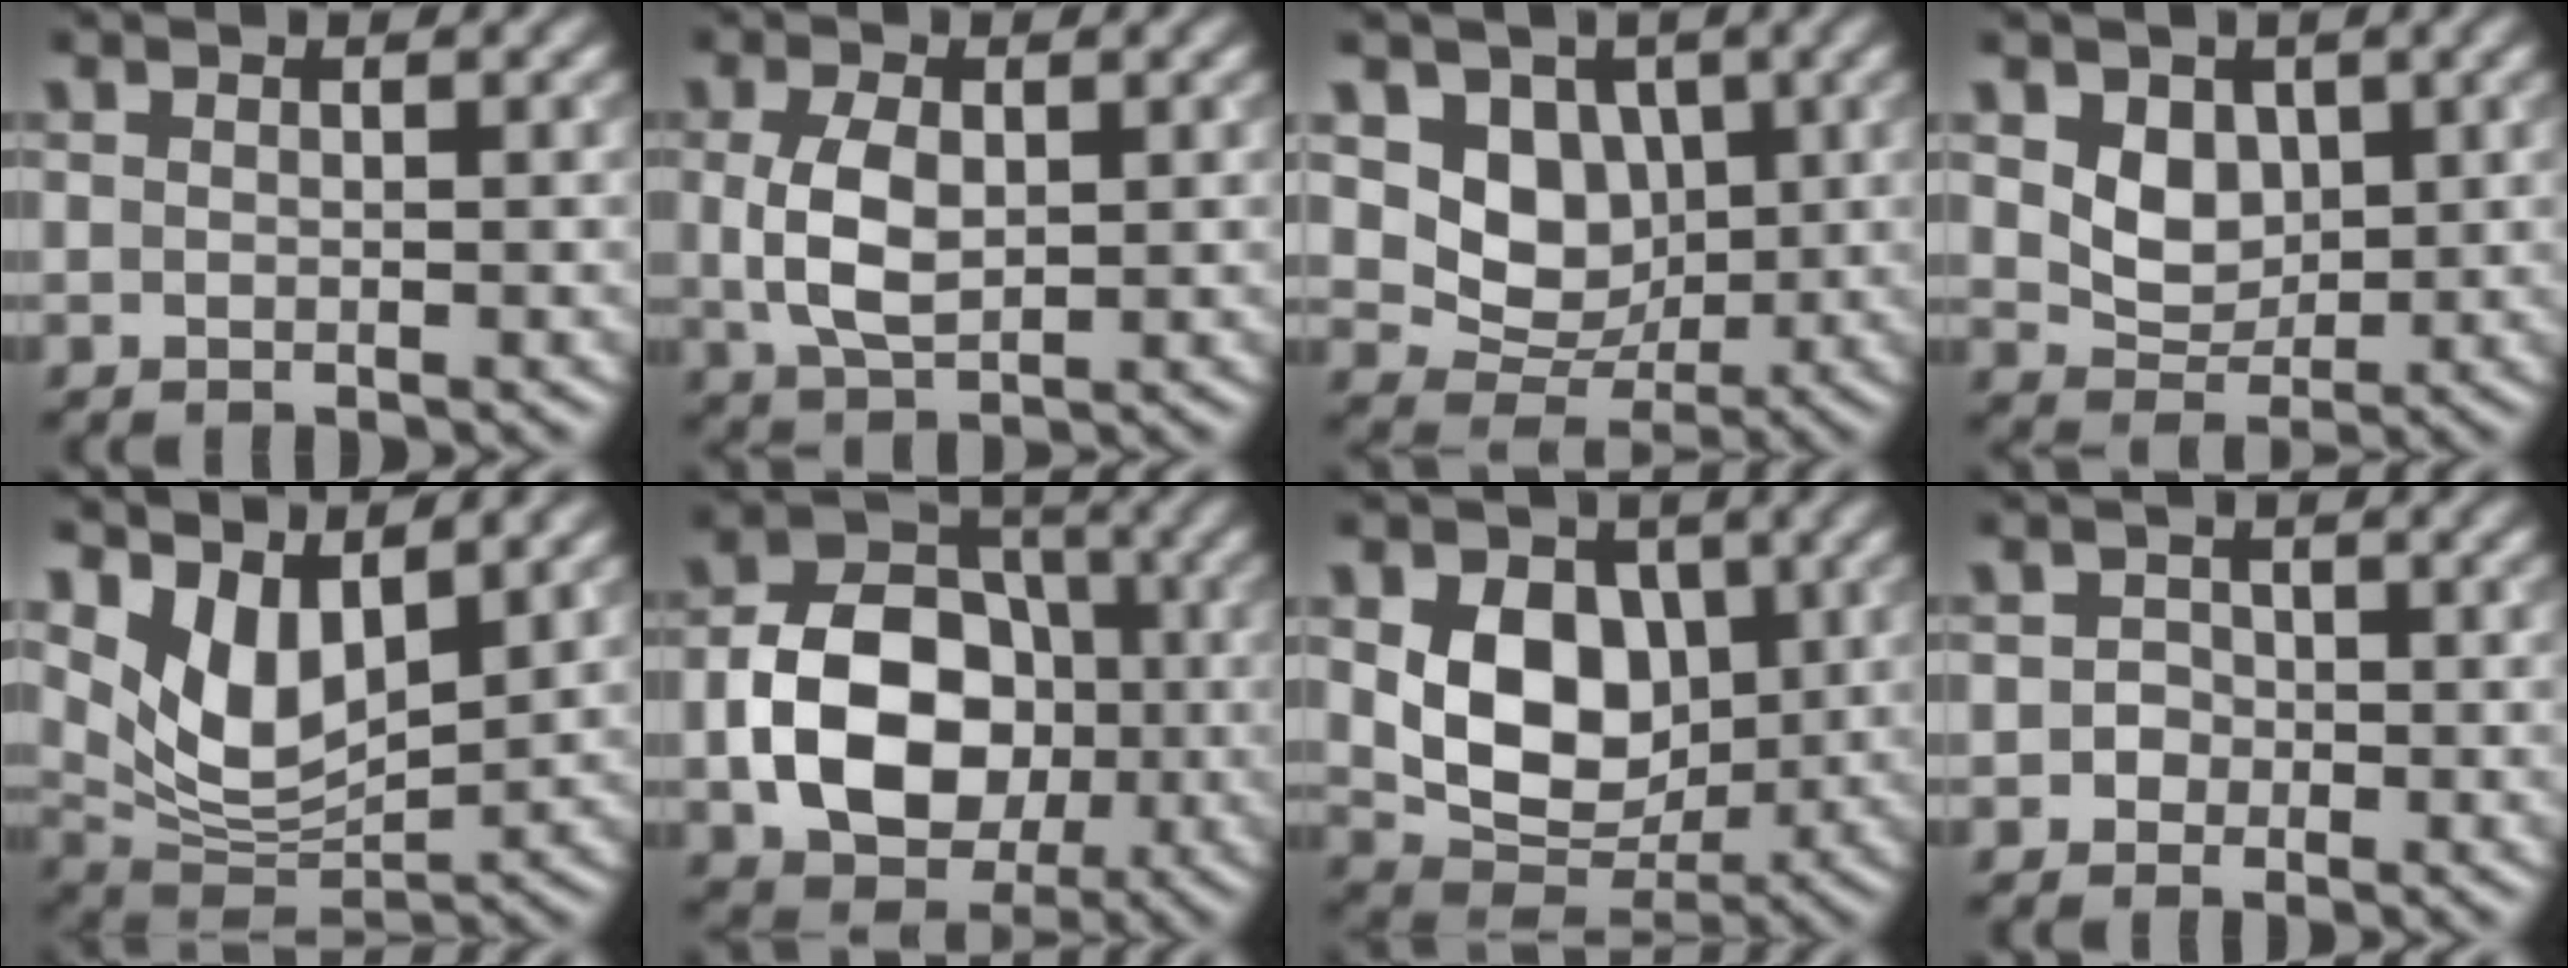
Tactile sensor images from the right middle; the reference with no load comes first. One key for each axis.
{"total": 4.0, "fx": 0.3, "fy": 2.2, "fz": 3.3, "tx": -0.077, "ty": 0.001, "tz": 0.010}
{"total": 5.7, "fx": 1.3, "fy": 4.6, "fz": 3.1, "tx": -0.049, "ty": -0.010, "tz": 0.015}
{"total": 3.6, "fx": 1.1, "fy": 2.7, "fz": 2.0, "tx": -0.043, "ty": -0.010, "tz": 0.016}
{"total": 6.4, "fx": 3.4, "fy": 3.1, "fz": 4.4, "tx": -0.091, "ty": -0.018, "tz": 0.068}
{"total": 10.0, "fx": -1.9, "fy": 7.4, "fz": 6.4, "tx": -0.113, "ty": 0.005, "tz": -0.038}
{"total": 8.3, "fx": 1.1, "fy": 6.2, "fz": 5.5, "tx": -0.106, "ty": -0.013, "tz": 0.022}
{"total": 1.3, "fx": -0.3, "fy": 1.3, "fz": 0.3, "tx": 0.013, "ty": 0.002, "tz": -0.012}